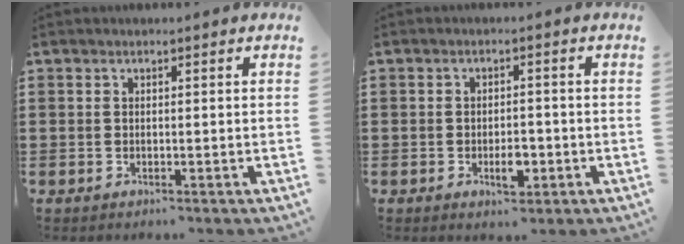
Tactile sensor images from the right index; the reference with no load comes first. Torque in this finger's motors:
{"motor_torque": [0.48, 0.47, 0.07, 0.04]}